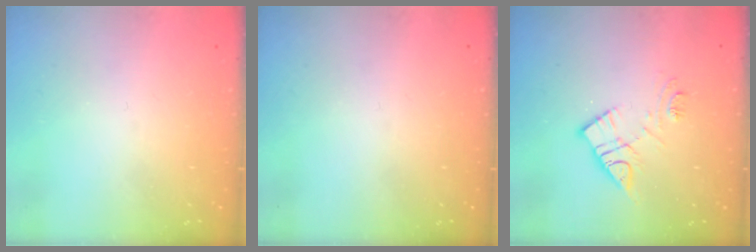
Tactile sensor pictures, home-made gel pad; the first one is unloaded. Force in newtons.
{"total": 0.0}
{"total": 11.6, "press": 11.6, "slide": 0.9}